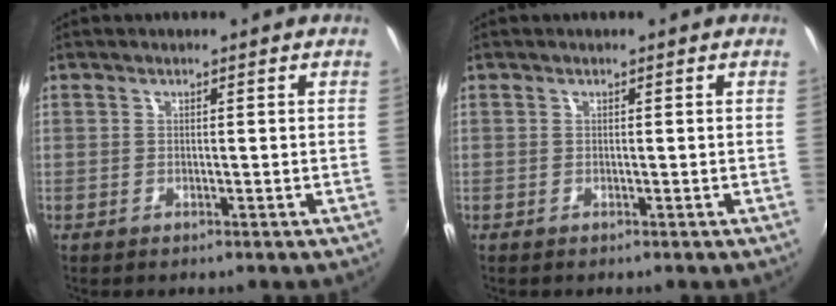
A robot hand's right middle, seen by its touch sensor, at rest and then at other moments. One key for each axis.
{"total": 0.0}